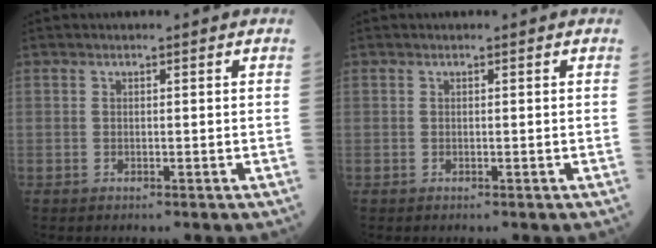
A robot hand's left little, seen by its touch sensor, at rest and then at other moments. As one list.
[{"total": 0.0}]